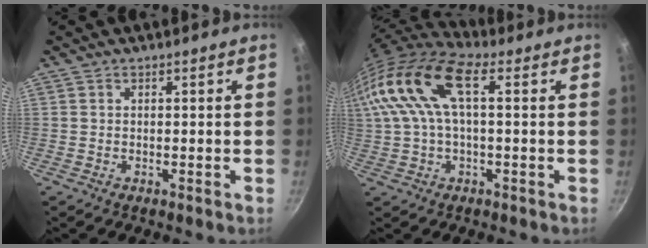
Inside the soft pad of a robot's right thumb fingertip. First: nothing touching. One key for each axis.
{"total": 16.4, "fx": 3.8, "fy": 7.8, "fz": 13.9, "tx": -0.274, "ty": 0.029, "tz": 0.058}